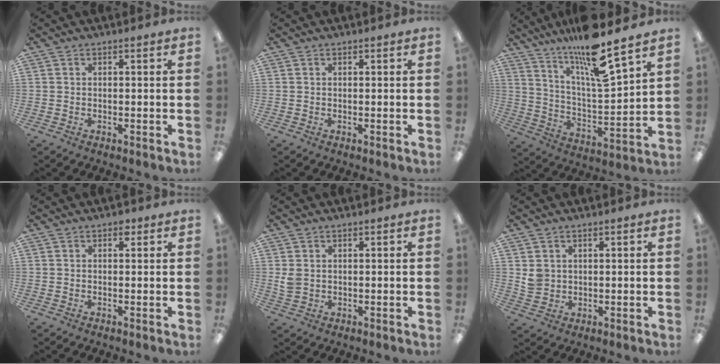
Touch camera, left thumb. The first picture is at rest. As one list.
[{"total": 0.0}, {"total": 15.0, "force": [12.4, 1.4, 8.3], "torque": [-0.152, -0.090, 0.204]}, {"total": 1.5, "force": [0.8, 0.9, 0.8], "torque": [-0.001, -0.004, 0.011]}, {"total": 2.8, "force": [0.9, 2.3, 1.4], "torque": [-0.020, 0.000, 0.016]}, {"total": 3.6, "force": [1.4, 3.3, 0.9], "torque": [-0.015, 0.002, 0.025]}]